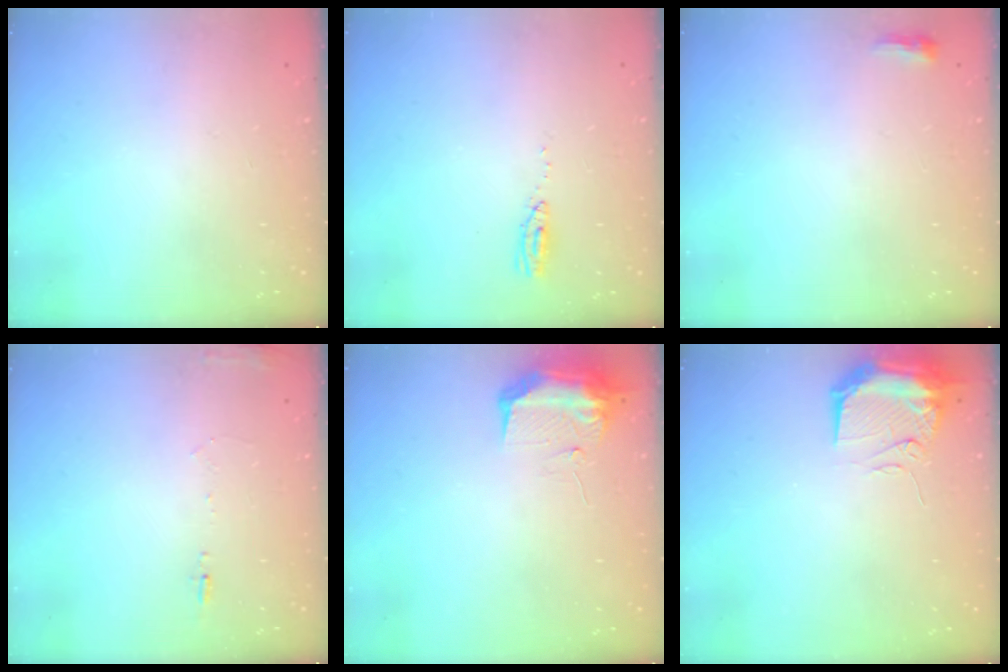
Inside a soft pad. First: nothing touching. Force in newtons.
{"total": 4.1, "press": 4.0, "slide": 1.0}
{"total": 2.9, "press": 2.8, "slide": 0.8}
{"total": 5.8, "press": 5.6, "slide": 1.6}
{"total": 9.6, "press": 9.6, "slide": 0.3}
{"total": 11.5, "press": 11.3, "slide": 2.4}